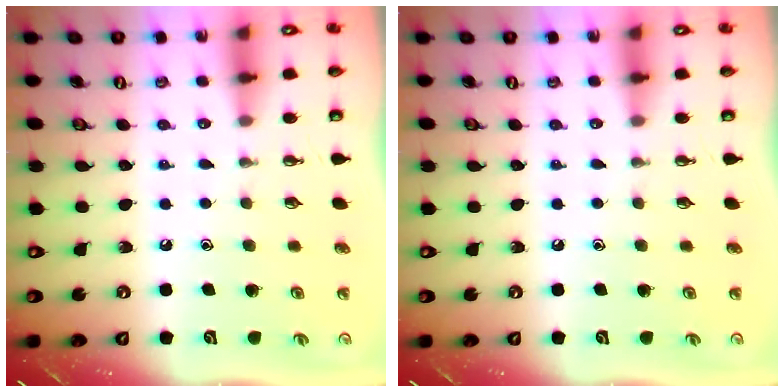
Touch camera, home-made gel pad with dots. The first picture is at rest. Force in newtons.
{"total": 0.0}